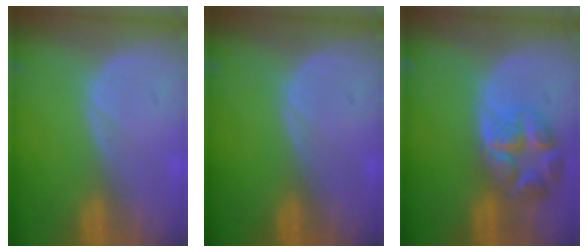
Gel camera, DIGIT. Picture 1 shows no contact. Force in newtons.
{"total": 0.0}
{"total": 7.6, "press": 6.8, "slide": 3.4}